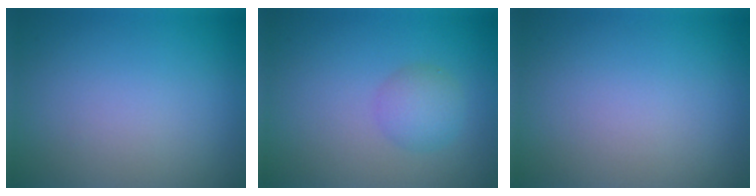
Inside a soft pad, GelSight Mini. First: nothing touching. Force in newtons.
{"total": 2.3, "press": 2.3, "slide": 0.0}
{"total": 0.0}